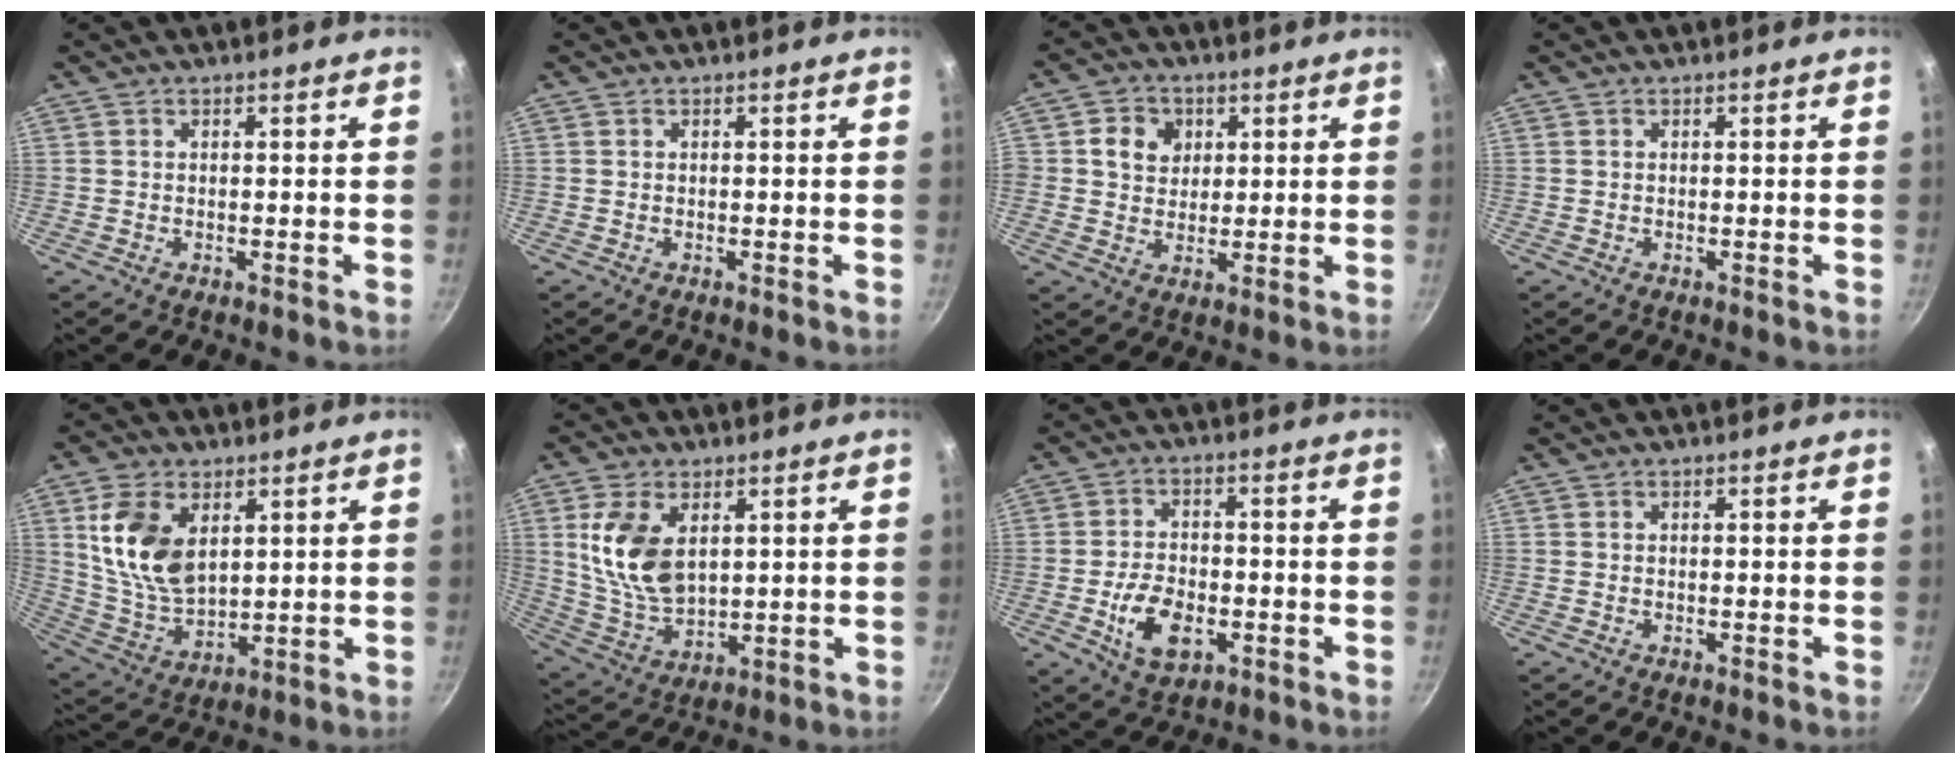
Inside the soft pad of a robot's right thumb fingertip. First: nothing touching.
{"total": 0.0}
{"total": 6.4, "force": [1.8, 5.7, 2.4], "torque": [-0.009, -0.001, 0.024]}
{"total": 0.0}
{"total": 13.7, "force": [4.3, 8.4, 9.9], "torque": [-0.174, -0.027, 0.096]}
{"total": 12.8, "force": [3.5, 7.8, 9.6], "torque": [-0.173, -0.025, 0.079]}
{"total": 9.5, "force": [-2.9, 5.7, 7.0], "torque": [-0.113, 0.013, -0.047]}
{"total": 0.0}